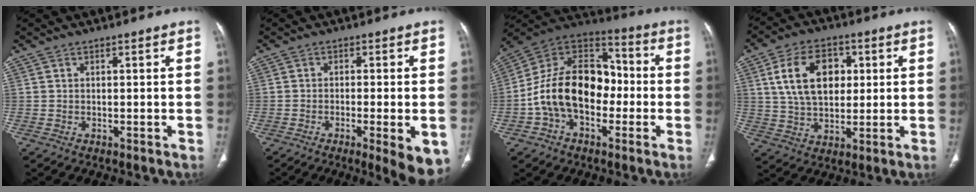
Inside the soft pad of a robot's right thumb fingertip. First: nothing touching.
{"total": 9.8, "force": [-4.1, 2.1, 8.6], "torque": [-0.115, -0.012, -0.059]}
{"total": 18.9, "force": [-3.1, 12.8, 13.6], "torque": [-0.211, 0.052, -0.059]}
{"total": 13.8, "force": [3.3, 9.1, 9.8], "torque": [-0.145, 0.002, 0.061]}